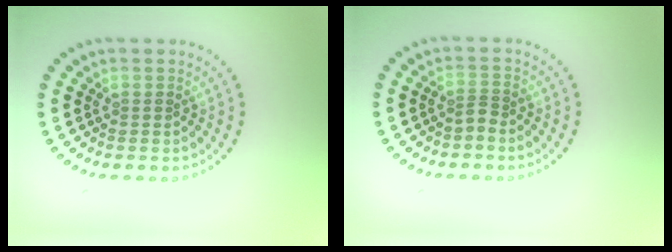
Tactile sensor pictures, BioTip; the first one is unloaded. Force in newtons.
{"total": 0.9, "press": 0.5, "slide": 0.7}